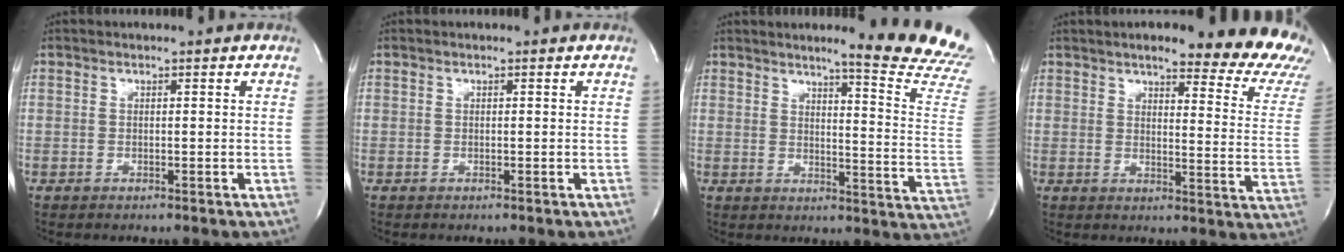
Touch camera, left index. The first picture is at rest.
{"total": 0.0}
{"total": 16.4, "force": [14.8, -1.5, 7.0], "torque": [-0.089, -0.130, 0.159]}
{"total": 20.8, "force": [18.1, 3.0, 10.0], "torque": [-0.115, -0.069, 0.191]}